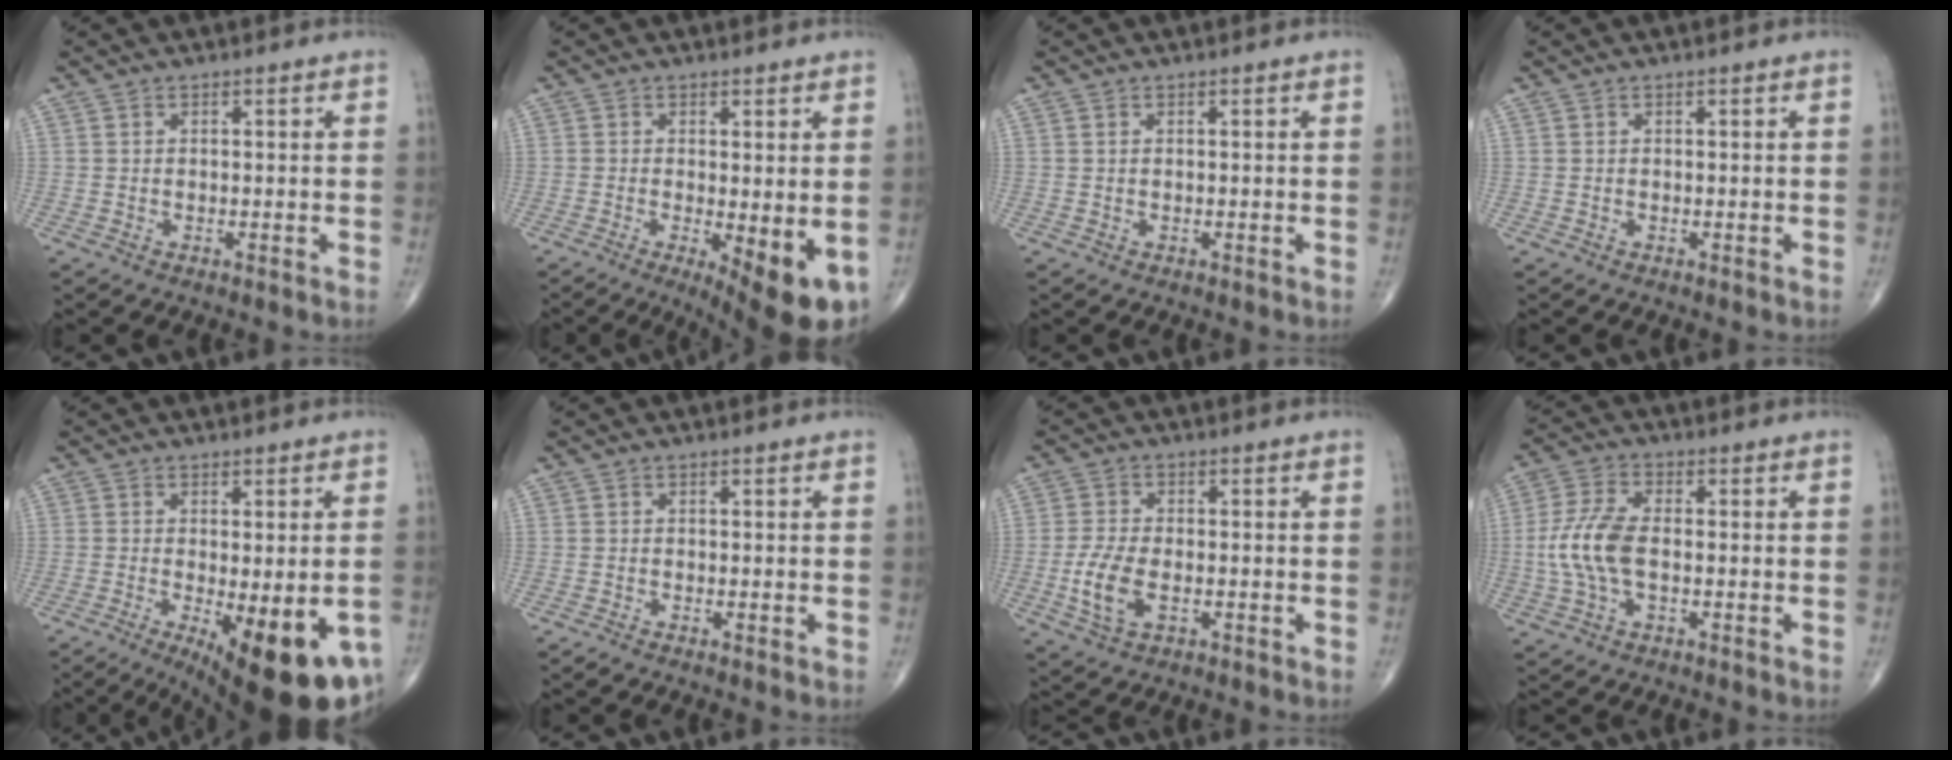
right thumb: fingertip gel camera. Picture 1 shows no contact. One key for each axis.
{"total": 10.2, "fx": -2.8, "fy": 3.1, "fz": 9.3, "tx": -0.125, "ty": -0.022, "tz": -0.034}
{"total": 0.0}
{"total": 0.0}
{"total": 18.8, "fx": -7.4, "fy": 6.5, "fz": 16.0, "tx": -0.172, "ty": -0.020, "tz": -0.090}
{"total": 0.9, "fx": -0.5, "fy": 0.3, "fz": 0.7, "tx": -0.014, "ty": -0.003, "tz": -0.012}
{"total": 7.1, "fx": -1.7, "fy": 3.8, "fz": 5.7, "tx": -0.125, "ty": 0.000, "tz": -0.032}
{"total": 9.5, "fx": -0.9, "fy": 4.8, "fz": 8.2, "tx": -0.188, "ty": 0.015, "tz": -0.019}